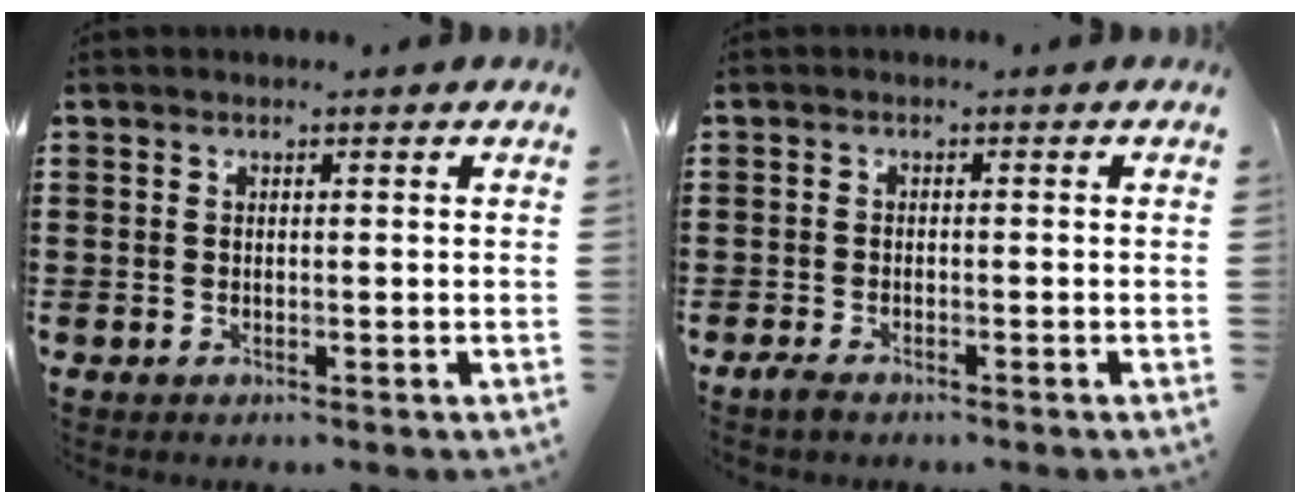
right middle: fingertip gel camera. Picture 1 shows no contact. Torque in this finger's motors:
{"motor_torque": [0.14, 0.09, 0.04, 0.02]}